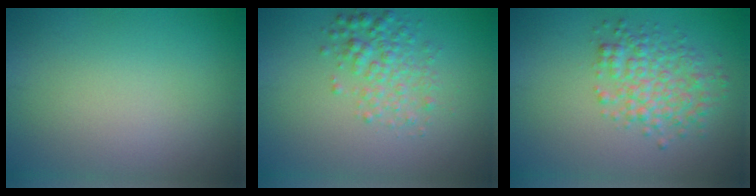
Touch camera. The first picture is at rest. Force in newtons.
{"total": 3.0, "press": 3.0, "slide": 0.1}
{"total": 4.1, "press": 4.1, "slide": 0.1}